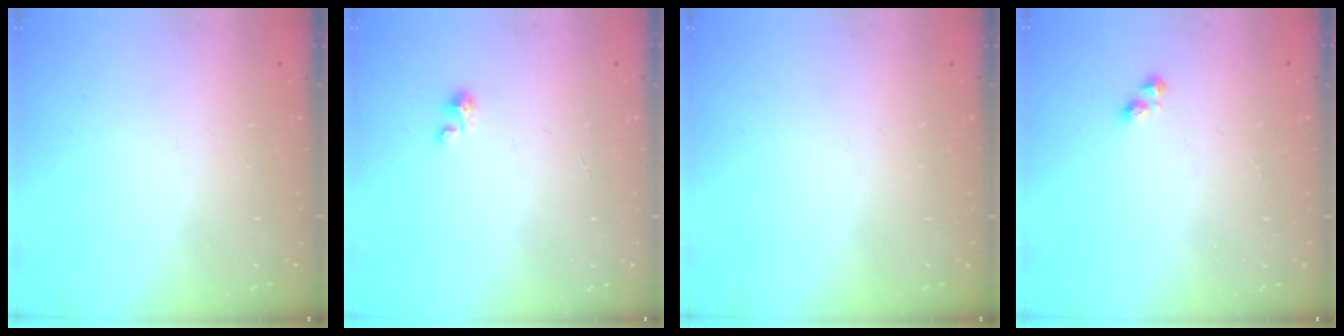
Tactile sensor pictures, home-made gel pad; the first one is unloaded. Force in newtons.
{"total": 1.8, "press": 1.8, "slide": 0.2}
{"total": 0.0}
{"total": 2.0, "press": 2.0, "slide": 0.5}